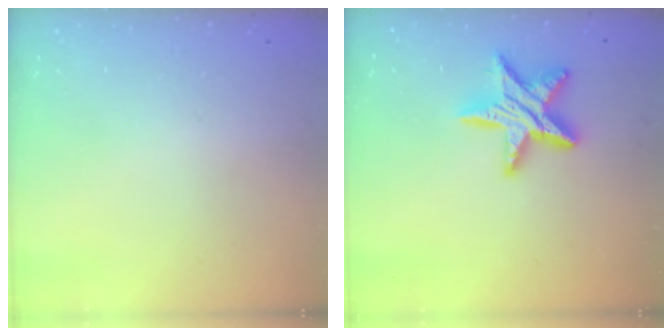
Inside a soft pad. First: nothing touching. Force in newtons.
{"total": 14.0, "press": 14.0, "slide": 1.0}